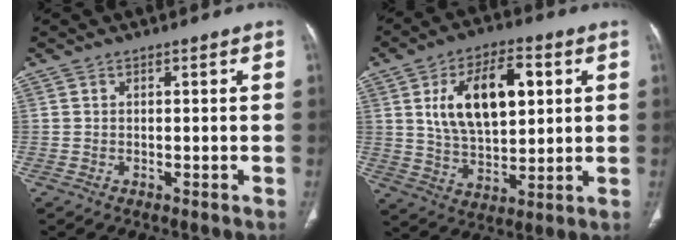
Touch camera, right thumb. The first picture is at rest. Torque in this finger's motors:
{"motor_torque": [0.10, 0.33, 0.44, -0.15, 0.23]}